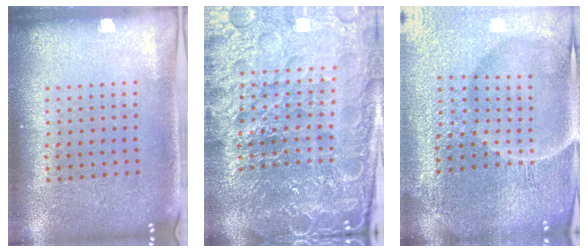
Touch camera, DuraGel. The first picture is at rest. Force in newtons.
{"total": 6.9, "press": 6.0, "slide": 3.3}
{"total": 6.0, "press": 5.5, "slide": 2.4}